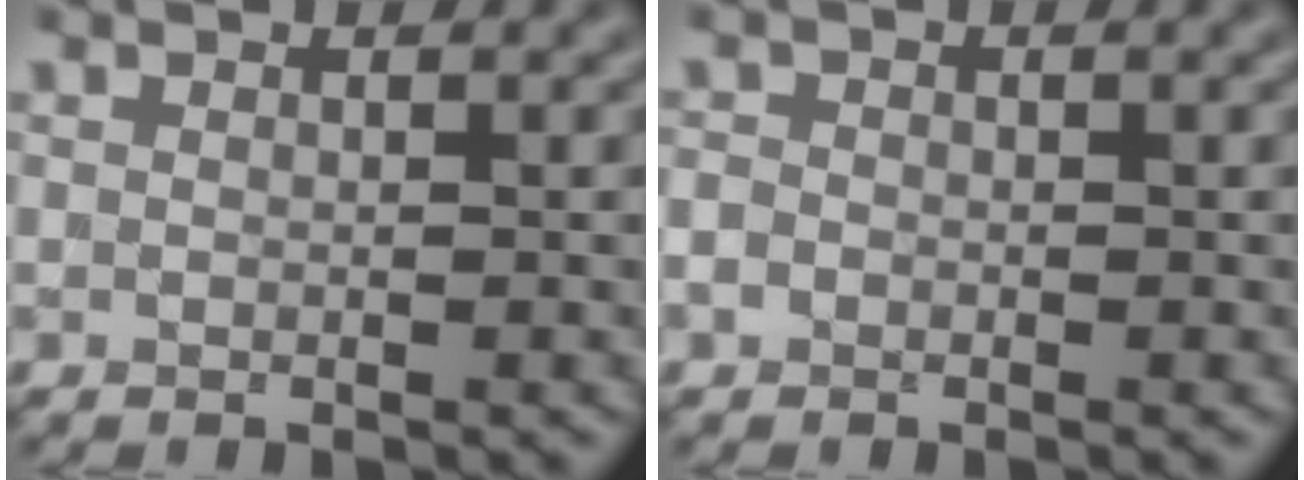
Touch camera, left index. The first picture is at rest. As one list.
[{"total": 0.8, "force": [-0.6, 0.6, -0.1], "torque": [0.000, 0.002, -0.013]}]